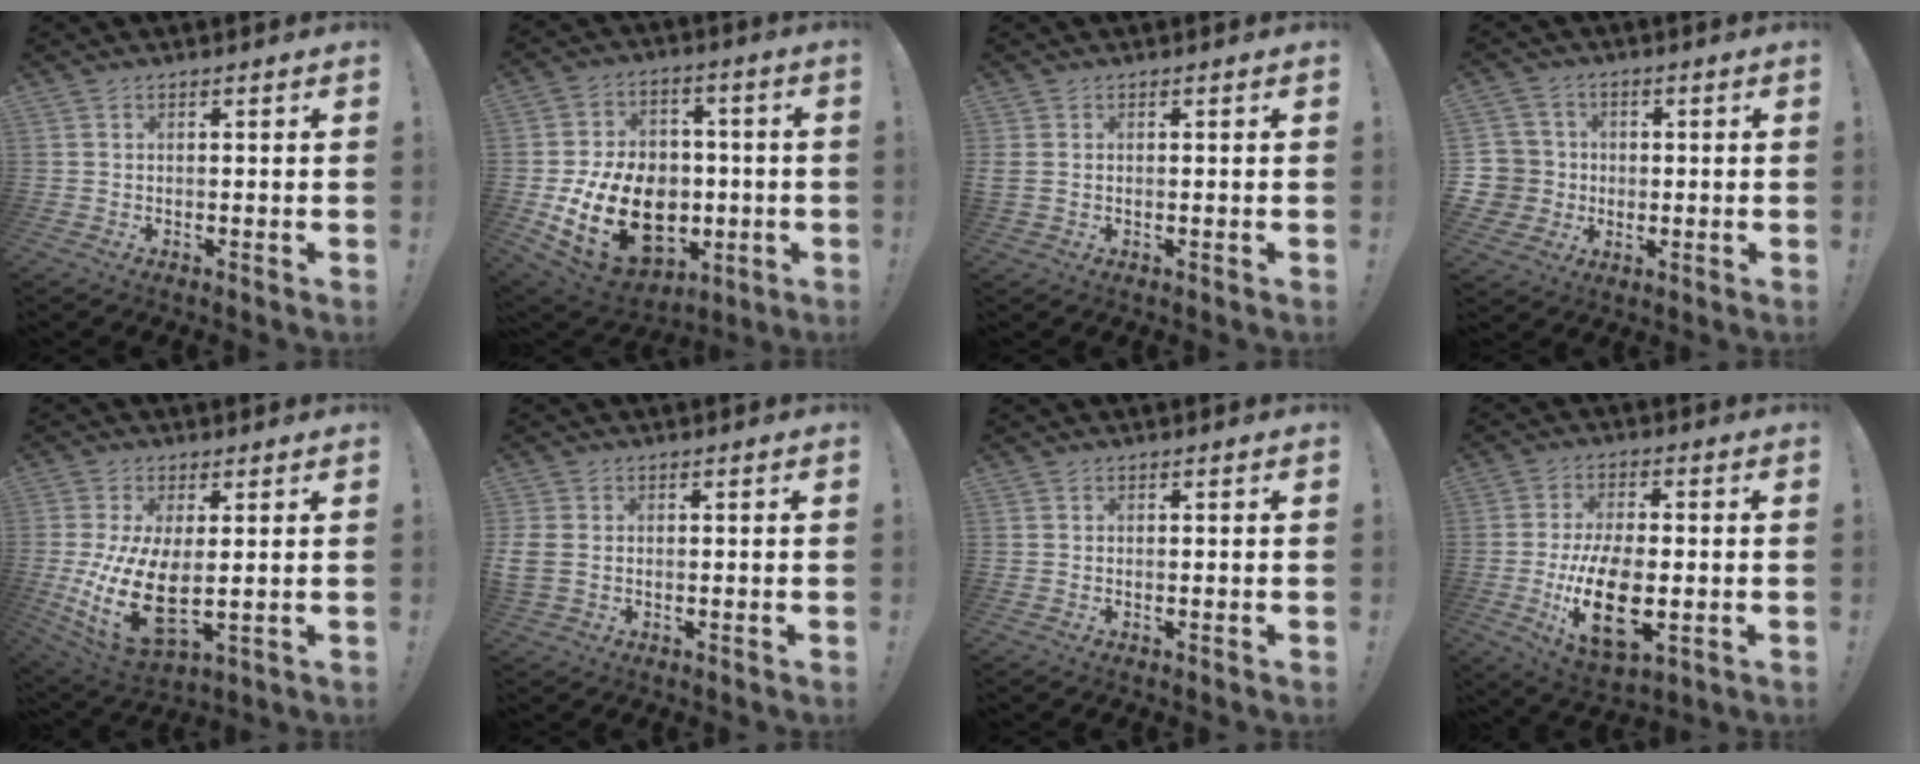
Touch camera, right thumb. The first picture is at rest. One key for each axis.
{"total": 22.1, "fx": -4.9, "fy": 16.1, "fz": 14.3, "tx": -0.254, "ty": 0.023, "tz": -0.057}
{"total": 1.0, "fx": 0.3, "fy": 0.1, "fz": 1.0, "tx": -0.026, "ty": 0.000, "tz": 0.008}
{"total": 7.0, "fx": -0.2, "fy": 6.9, "fz": 1.0, "tx": -0.021, "ty": 0.007, "tz": 0.005}
{"total": 15.4, "fx": 0.1, "fy": 7.8, "fz": 13.2, "tx": -0.254, "ty": -0.021, "tz": 0.010}
{"total": 3.4, "fx": 0.0, "fy": 2.5, "fz": 2.3, "tx": -0.059, "ty": 0.006, "tz": 0.002}
{"total": 0.0}
{"total": 17.0, "fx": -3.3, "fy": 9.0, "fz": 14.0, "tx": -0.253, "ty": -0.006, "tz": -0.052}